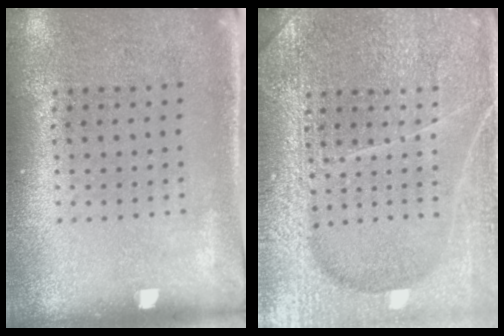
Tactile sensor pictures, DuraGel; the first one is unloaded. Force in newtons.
{"total": 6.2, "press": 6.2, "slide": 0.7}